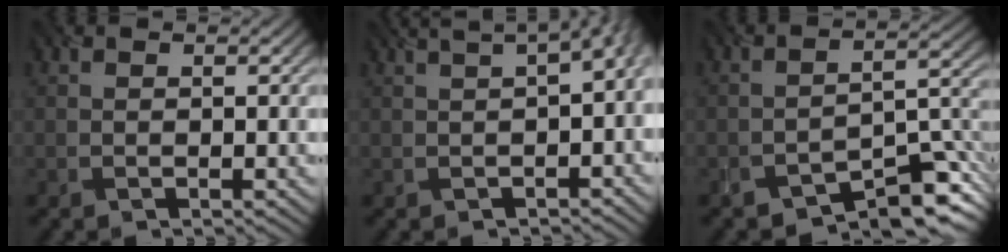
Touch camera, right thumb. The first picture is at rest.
{"total": 7.0, "force": [1.3, 2.9, 6.2], "torque": [-0.058, 0.028, 0.010]}
{"total": 8.2, "force": [-6.9, 2.5, 3.6], "torque": [-0.032, -0.002, -0.120]}